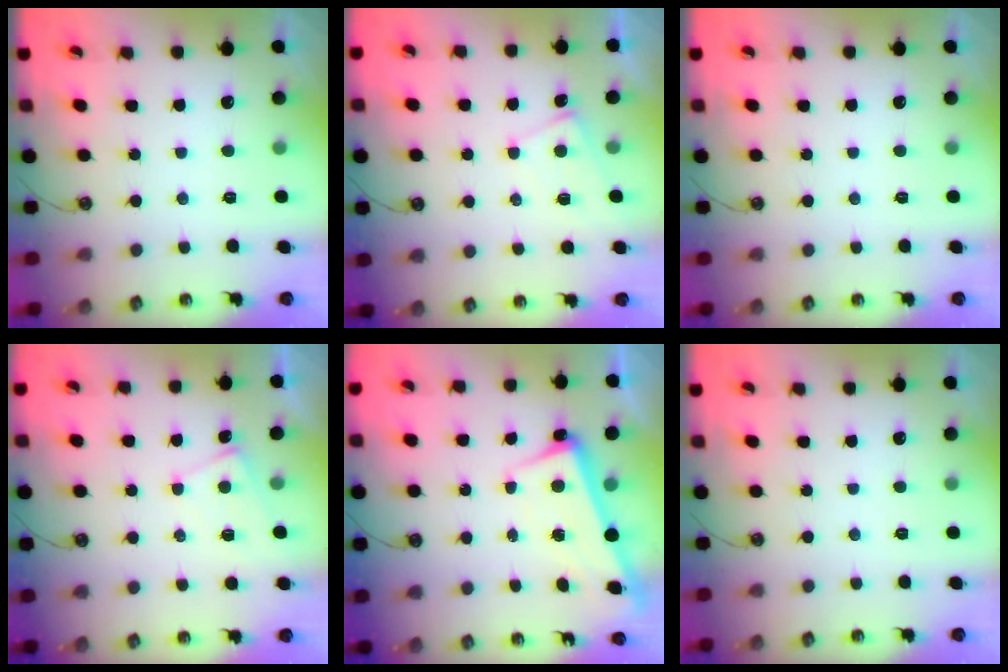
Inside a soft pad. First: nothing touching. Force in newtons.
{"total": 2.1, "press": 2.0, "slide": 0.3}
{"total": 0.0}
{"total": 2.1, "press": 2.0, "slide": 0.3}
{"total": 2.3, "press": 2.1, "slide": 0.9}
{"total": 0.0}